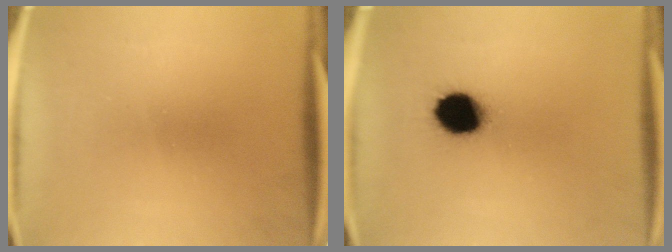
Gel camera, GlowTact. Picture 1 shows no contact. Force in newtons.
{"total": 11.1}